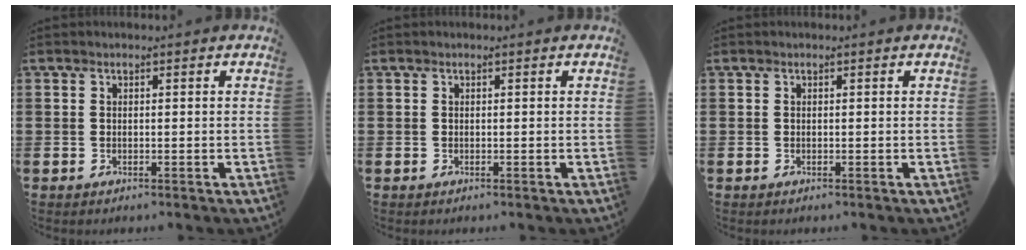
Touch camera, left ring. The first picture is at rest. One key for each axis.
{"total": 0.0}
{"total": 0.0}